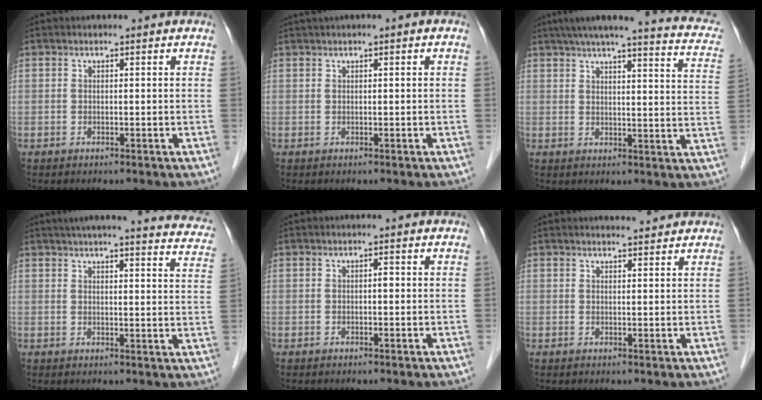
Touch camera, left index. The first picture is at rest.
{"total": 1.5, "force": [0.7, 0.1, 1.3], "torque": [-0.028, 0.016, 0.013]}
{"total": 20.1, "force": [15.9, 2.4, 12.0], "torque": [-0.166, 0.010, 0.180]}
{"total": 22.3, "force": [20.5, 1.9, 8.5], "torque": [-0.112, -0.041, 0.227]}
{"total": 0.6, "force": [0.0, 0.2, 0.5], "torque": [-0.006, 0.002, -0.003]}
{"total": 3.0, "force": [2.9, 0.3, 0.7], "torque": [-0.014, 0.007, 0.039]}